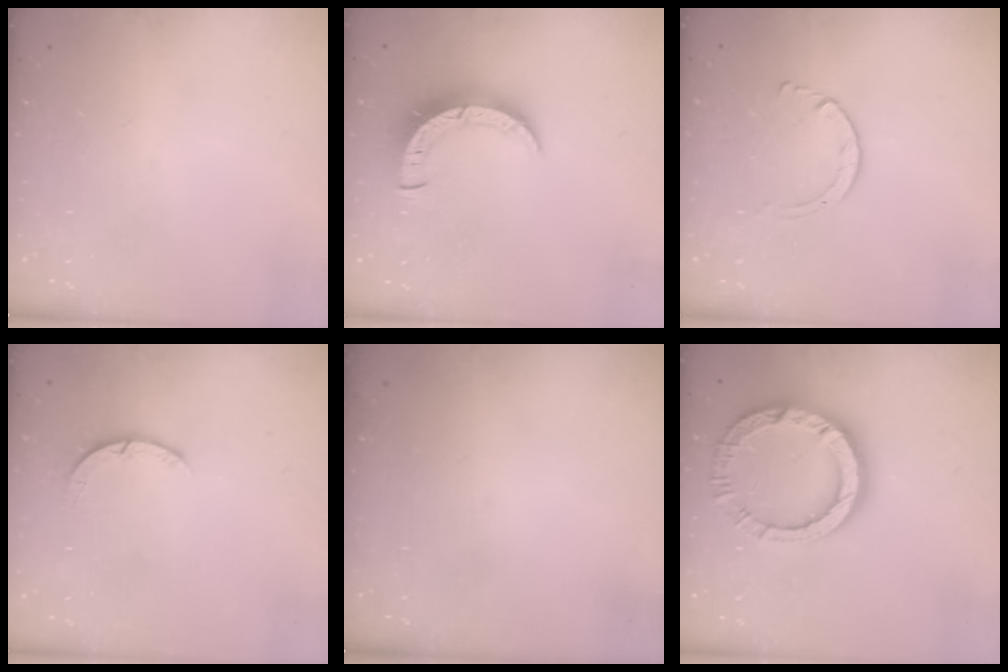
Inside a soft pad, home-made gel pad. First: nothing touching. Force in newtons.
{"total": 8.3, "press": 8.3, "slide": 1.0}
{"total": 2.9, "press": 2.9, "slide": 0.2}
{"total": 2.9, "press": 2.9, "slide": 0.4}
{"total": 0.0}
{"total": 15.0, "press": 14.9, "slide": 1.9}